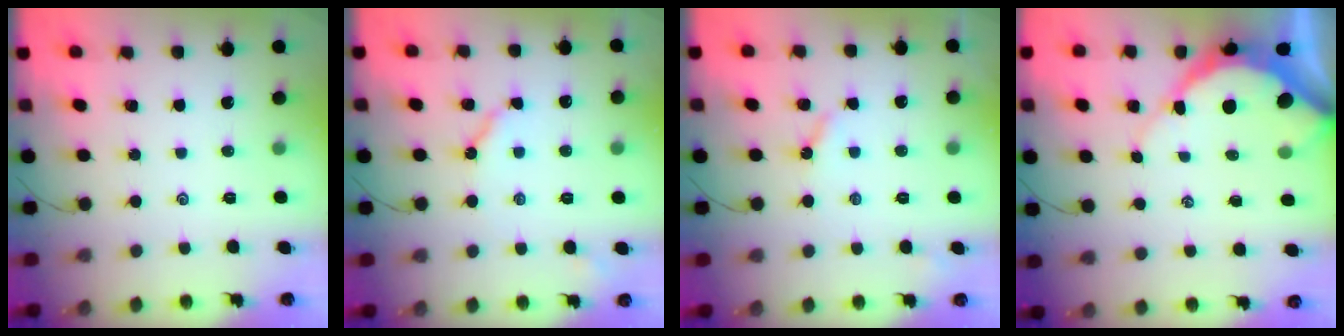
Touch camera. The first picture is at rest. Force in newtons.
{"total": 5.1, "press": 5.1, "slide": 0.3}
{"total": 3.8, "press": 3.7, "slide": 0.5}
{"total": 8.7, "press": 8.7, "slide": 1.0}